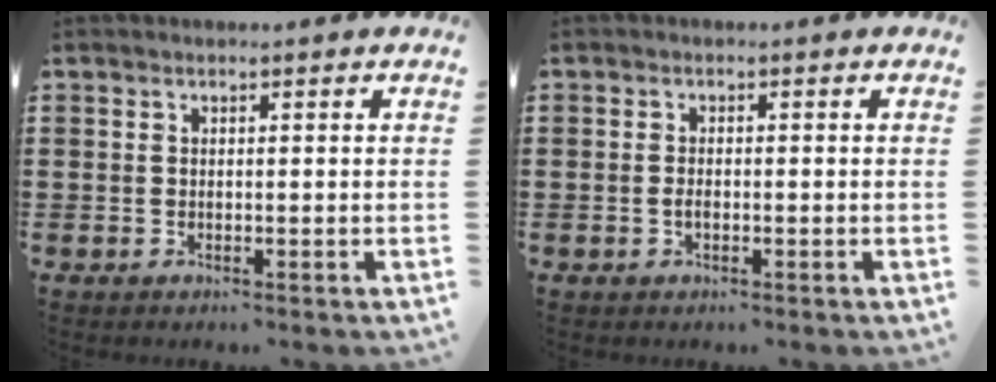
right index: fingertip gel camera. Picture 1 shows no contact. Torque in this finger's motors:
{"motor_torque": [1.10, 1.04, 0.17, 0.04]}